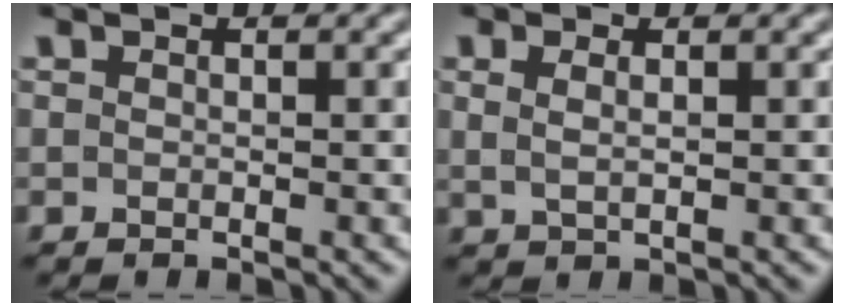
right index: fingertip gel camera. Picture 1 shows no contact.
{"total": 1.2, "force": [0.7, -0.2, 1.0], "torque": [-0.015, -0.005, 0.022]}